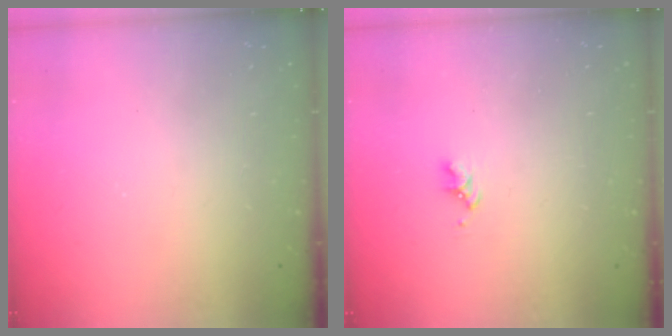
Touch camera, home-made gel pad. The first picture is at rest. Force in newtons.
{"total": 1.6, "press": 1.6, "slide": 0.3}